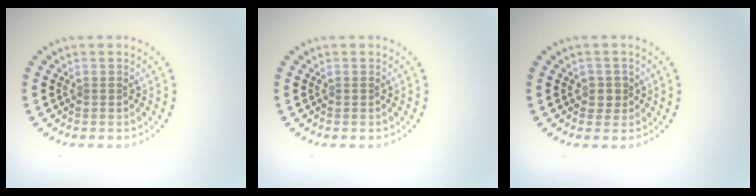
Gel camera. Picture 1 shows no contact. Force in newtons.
{"total": 0.0}
{"total": 1.3, "press": 1.1, "slide": 0.6}